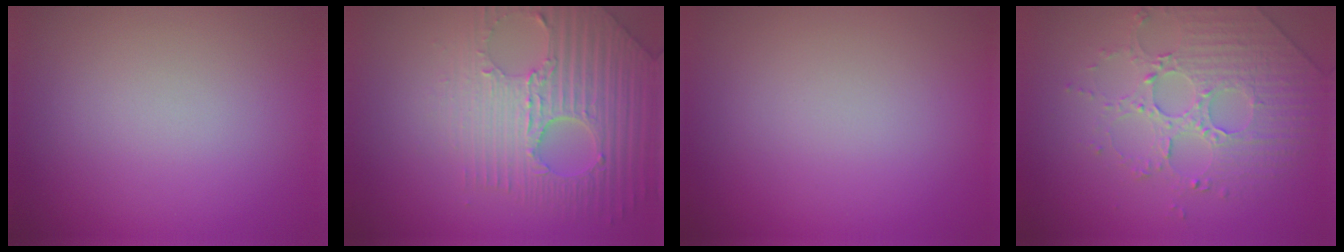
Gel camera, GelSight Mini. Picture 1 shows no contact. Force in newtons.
{"total": 7.0, "press": 5.2, "slide": 4.6}
{"total": 0.0}
{"total": 4.8, "press": 3.7, "slide": 3.0}